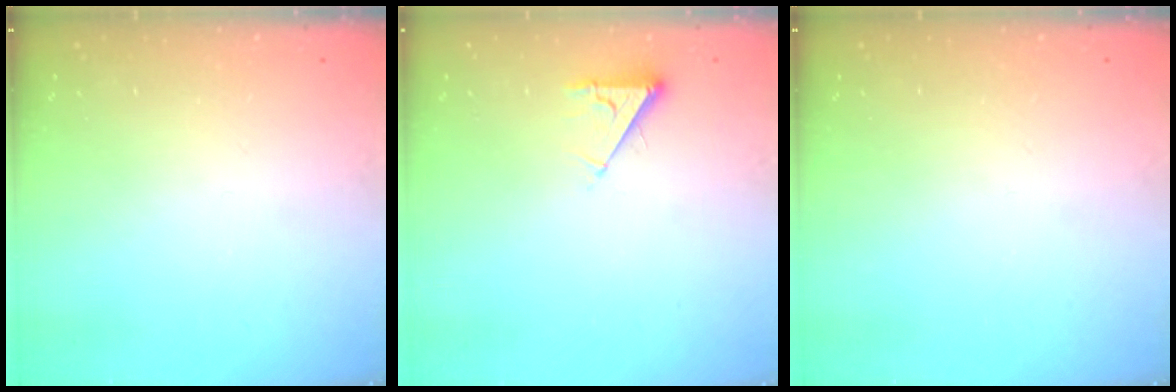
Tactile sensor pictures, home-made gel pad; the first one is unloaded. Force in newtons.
{"total": 4.5, "press": 4.5, "slide": 0.7}
{"total": 0.0}